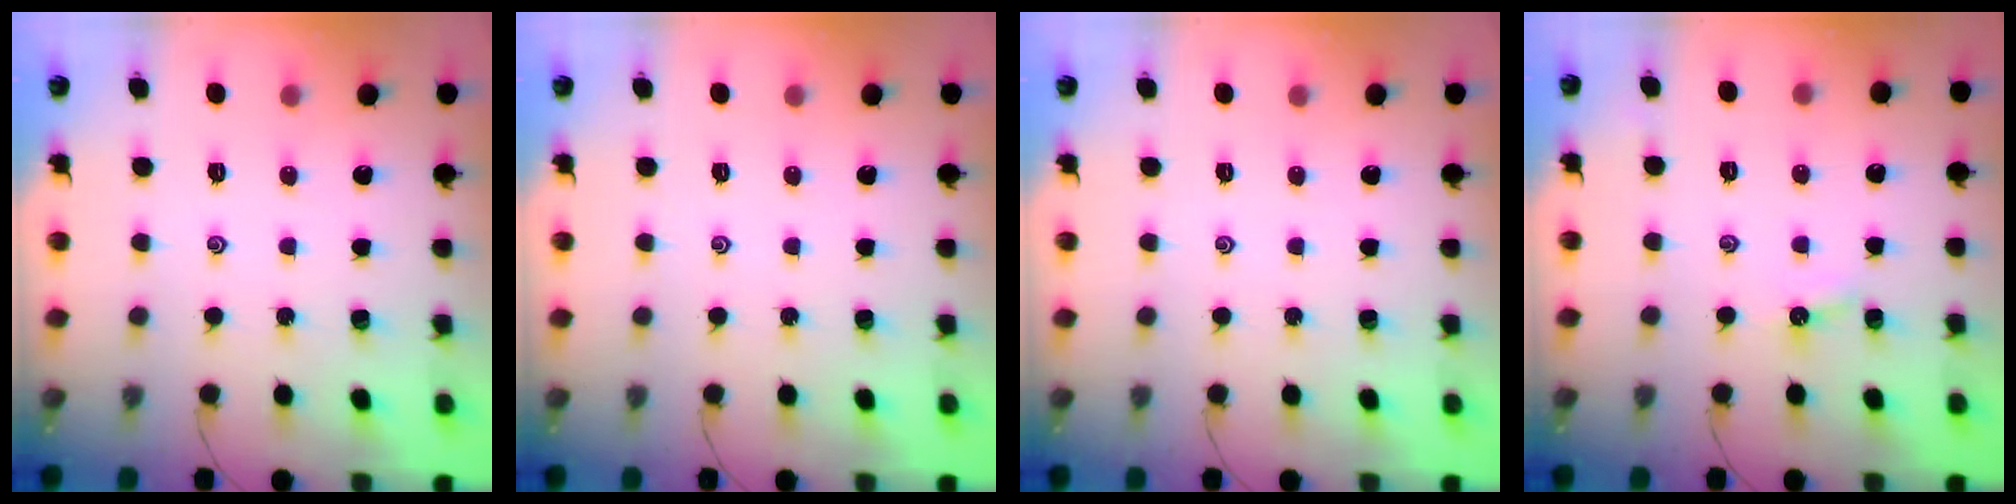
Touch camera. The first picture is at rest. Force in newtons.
{"total": 0.0}
{"total": 0.0}
{"total": 3.9, "press": 3.9, "slide": 0.5}